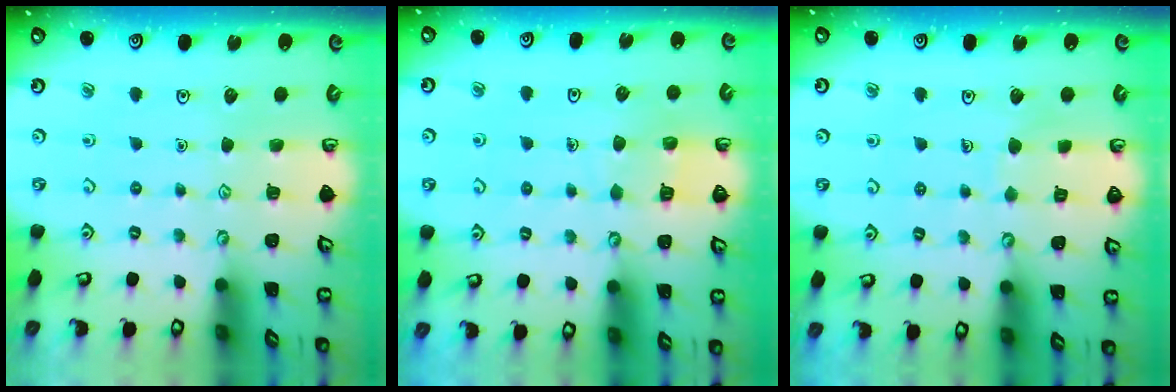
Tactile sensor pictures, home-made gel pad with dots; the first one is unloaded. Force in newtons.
{"total": 5.7, "press": 5.6, "slide": 0.4}
{"total": 4.4, "press": 4.4, "slide": 0.4}